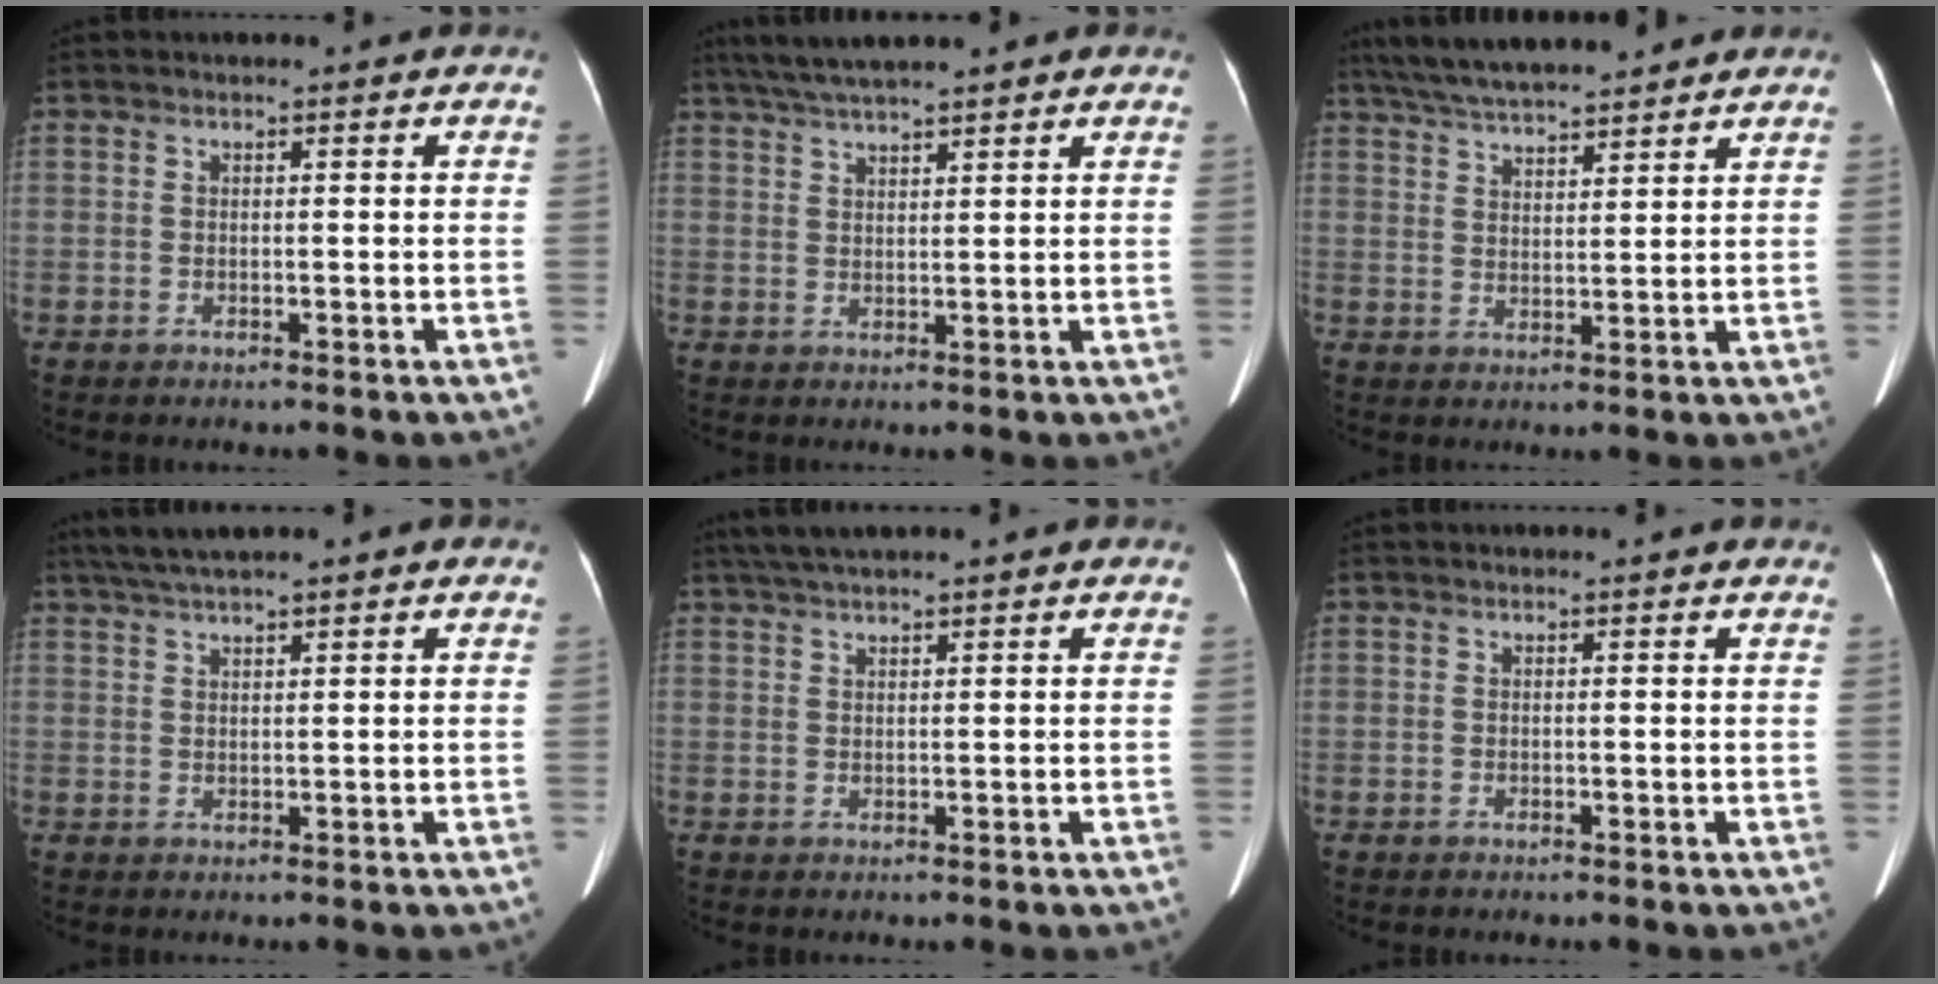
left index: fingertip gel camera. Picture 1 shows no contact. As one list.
[{"total": 8.0, "force": [6.6, 0.9, 4.5], "torque": [-0.071, 0.040, 0.104]}, {"total": 12.2, "force": [10.8, 1.9, 5.4], "torque": [-0.094, 0.032, 0.177]}, {"total": 6.7, "force": [5.3, 0.6, 4.1], "torque": [-0.068, 0.040, 0.086]}, {"total": 5.5, "force": [4.5, 0.4, 3.1], "torque": [-0.052, 0.036, 0.079]}, {"total": 1.5, "force": [1.4, 0.2, 0.4], "torque": [-0.010, 0.001, 0.005]}]